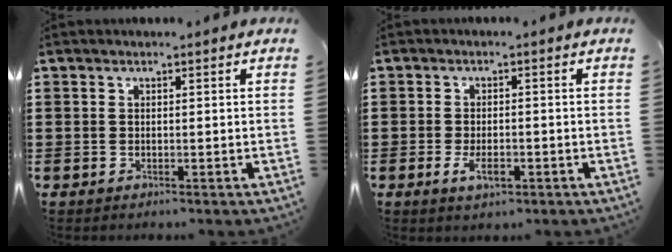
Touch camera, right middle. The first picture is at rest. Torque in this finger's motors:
{"motor_torque": [0.64, -0.22, 0.06, 0.04]}